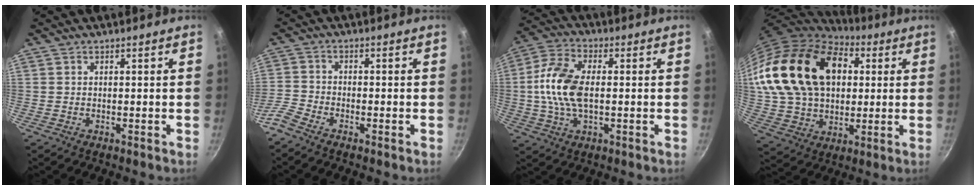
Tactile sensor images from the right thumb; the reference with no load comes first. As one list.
[{"total": 4.7, "force": [-3.8, 1.7, 2.1], "torque": [-0.062, 0.020, -0.092]}, {"total": 12.1, "force": [0.1, 6.8, 10.0], "torque": [-0.197, 0.024, -0.010]}, {"total": 26.8, "force": [6.7, 18.5, 18.3], "torque": [-0.320, 0.011, 0.123]}]